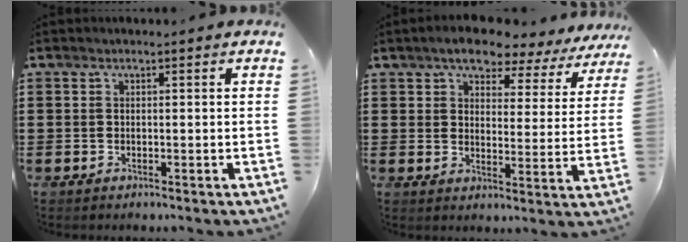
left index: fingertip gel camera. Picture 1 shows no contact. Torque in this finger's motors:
{"motor_torque": [1.24, -0.89, 0.55, 0.09]}